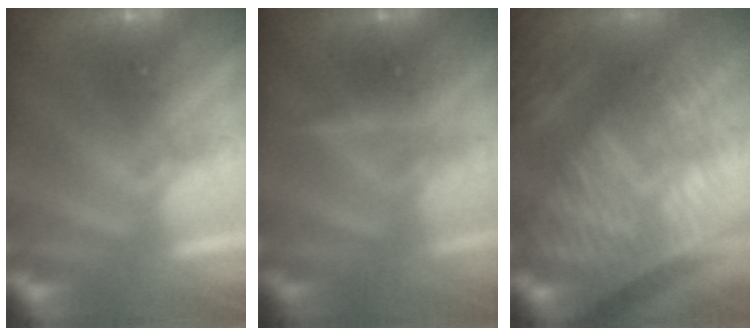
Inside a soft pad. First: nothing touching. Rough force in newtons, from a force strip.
{"total": 2.4}
{"total": 8.4}